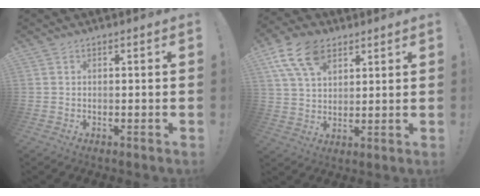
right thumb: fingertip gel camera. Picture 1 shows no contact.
{"total": 13.3, "force": [7.0, 8.1, 7.9], "torque": [-0.150, -0.017, 0.135]}